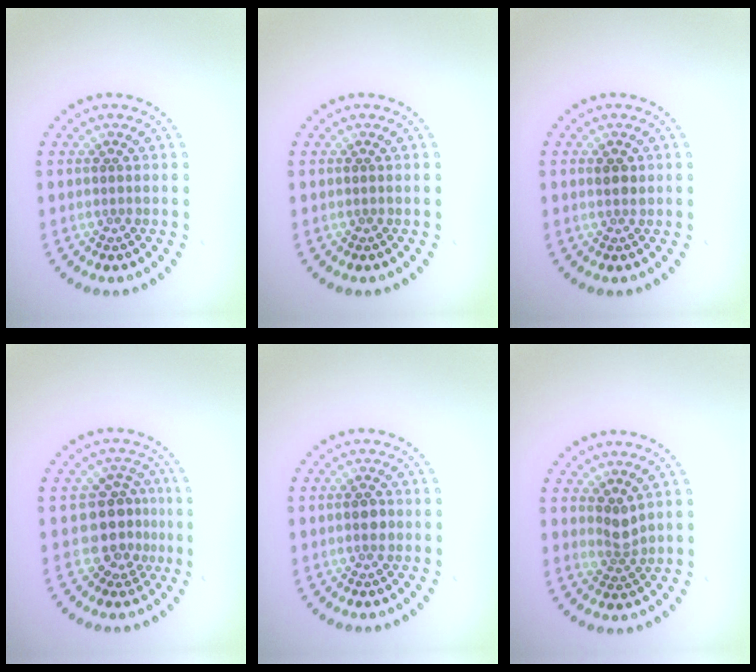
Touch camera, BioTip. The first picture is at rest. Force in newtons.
{"total": 0.0}
{"total": 1.1, "press": 1.0, "slide": 0.2}
{"total": 3.9, "press": 3.3, "slide": 2.1}
{"total": 1.4, "press": 1.4, "slide": 0.1}
{"total": 1.9, "press": 1.4, "slide": 1.2}